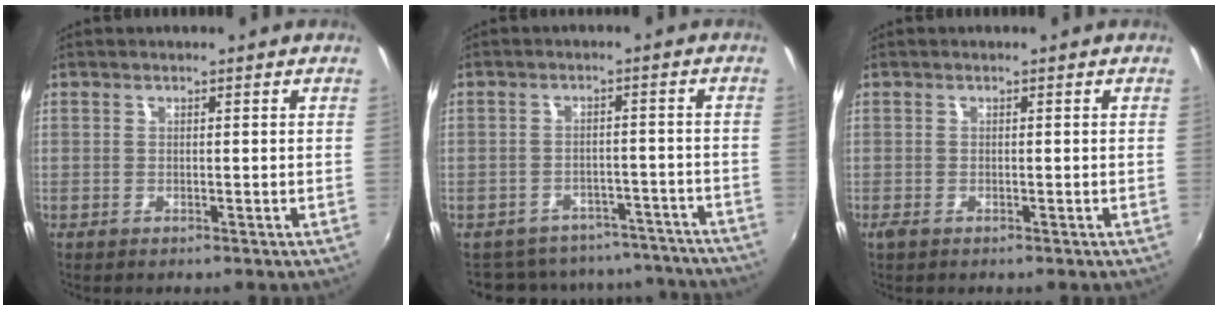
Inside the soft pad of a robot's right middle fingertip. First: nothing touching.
{"total": 13.9, "force": [-12.2, 6.3, 2.0], "torque": [-0.046, 0.046, -0.144]}
{"total": 0.8, "force": [-0.6, 0.4, 0.4], "torque": [-0.009, -0.004, -0.011]}